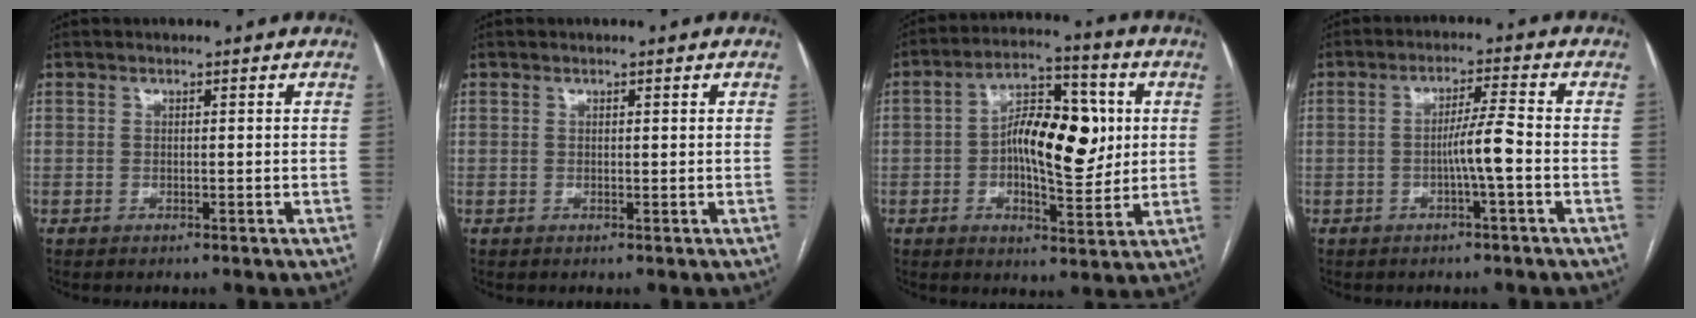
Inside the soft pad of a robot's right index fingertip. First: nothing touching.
{"total": 0.0}
{"total": 13.3, "force": [0.9, 5.3, 12.1], "torque": [-0.196, 0.024, 0.015]}
{"total": 4.7, "force": [-1.3, -0.6, 4.5], "torque": [-0.080, 0.004, -0.025]}